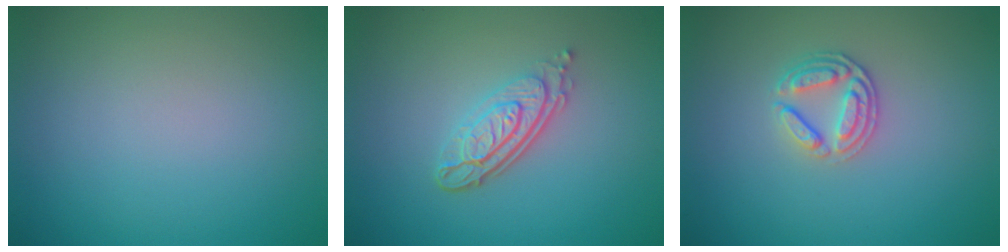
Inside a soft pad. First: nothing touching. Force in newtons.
{"total": 4.2, "press": 3.0, "slide": 2.8}
{"total": 2.7, "press": 2.5, "slide": 1.0}